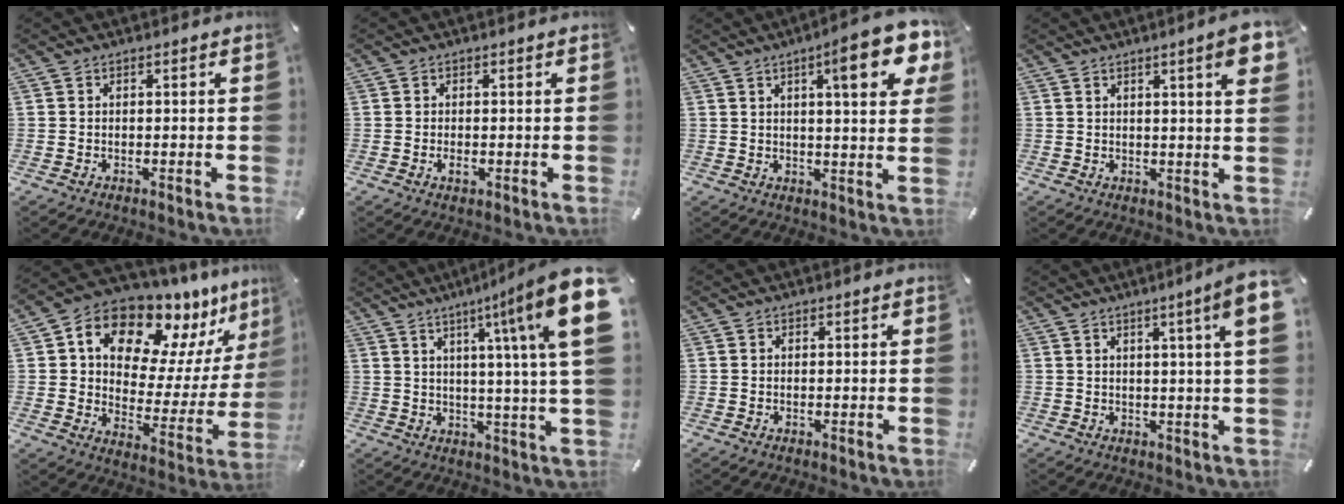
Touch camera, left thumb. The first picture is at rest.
{"total": 1.6, "force": [-0.3, 1.1, 1.1], "torque": [-0.021, 0.001, -0.005]}
{"total": 13.8, "force": [6.9, 3.6, 11.4], "torque": [-0.153, -0.029, 0.101]}
{"total": 7.3, "force": [3.1, 0.8, 6.5], "torque": [-0.100, -0.012, 0.047]}
{"total": 15.1, "force": [11.8, 7.6, 5.6], "torque": [-0.101, -0.106, 0.204]}
{"total": 19.1, "force": [7.1, 2.1, 17.6], "torque": [-0.259, -0.048, 0.094]}
{"total": 0.0}
{"total": 8.1, "force": [3.3, -0.3, 7.4], "torque": [-0.118, -0.014, 0.049]}